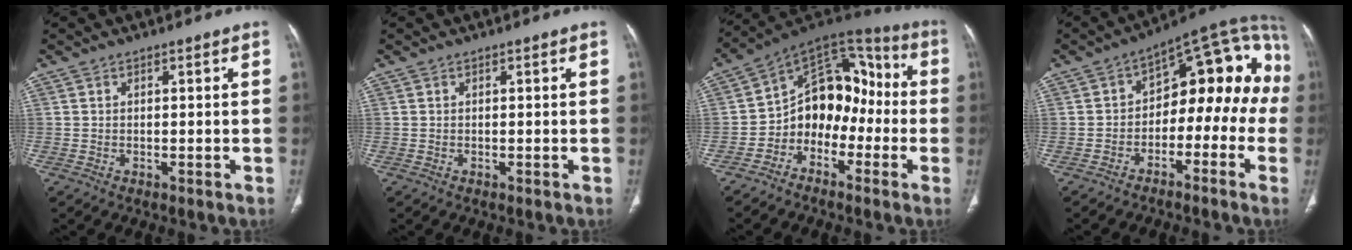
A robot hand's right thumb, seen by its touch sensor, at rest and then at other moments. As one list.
[{"total": 0.0}, {"total": 13.6, "force": [-3.6, 10.4, 8.0], "torque": [-0.068, 0.083, -0.075]}, {"total": 17.7, "force": [-3.0, 10.3, 14.1], "torque": [-0.145, 0.082, -0.047]}]